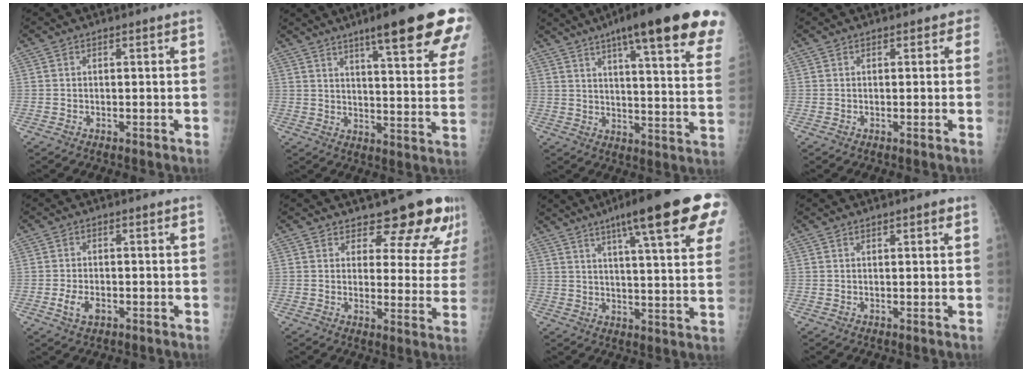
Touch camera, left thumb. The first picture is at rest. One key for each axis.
{"total": 21.7, "fx": 13.8, "fy": 3.0, "fz": 16.5, "tx": -0.203, "ty": -0.052, "tz": 0.179}
{"total": 27.4, "fx": 17.8, "fy": 4.5, "fz": 20.3, "tx": -0.240, "ty": -0.044, "tz": 0.228}
{"total": 1.5, "fx": 0.8, "fy": 1.1, "fz": 0.7, "tx": 0.015, "ty": 0.002, "tz": 0.002}
{"total": 3.2, "fx": -1.1, "fy": 1.9, "fz": 2.4, "tx": -0.049, "ty": -0.001, "tz": -0.016}
{"total": 13.0, "fx": 11.1, "fy": 4.7, "fz": 4.9, "tx": -0.014, "ty": -0.073, "tz": 0.117}
{"total": 22.7, "fx": 12.9, "fy": 3.6, "fz": 18.3, "tx": -0.248, "ty": -0.022, "tz": 0.170}
{"total": 1.9, "fx": 1.2, "fy": 0.6, "fz": 1.3, "tx": -0.013, "ty": -0.003, "tz": 0.015}